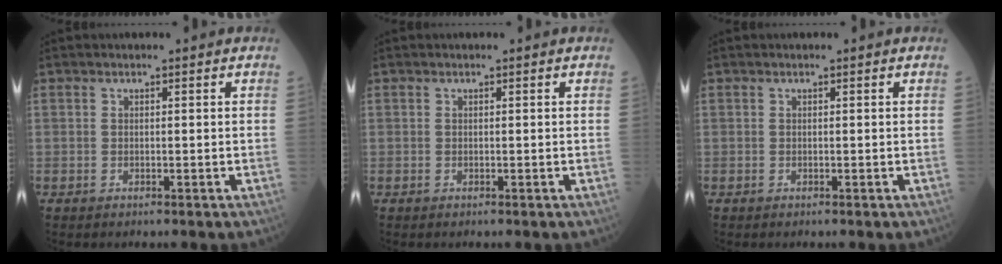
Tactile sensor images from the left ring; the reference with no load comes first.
{"total": 0.0}
{"total": 0.0}